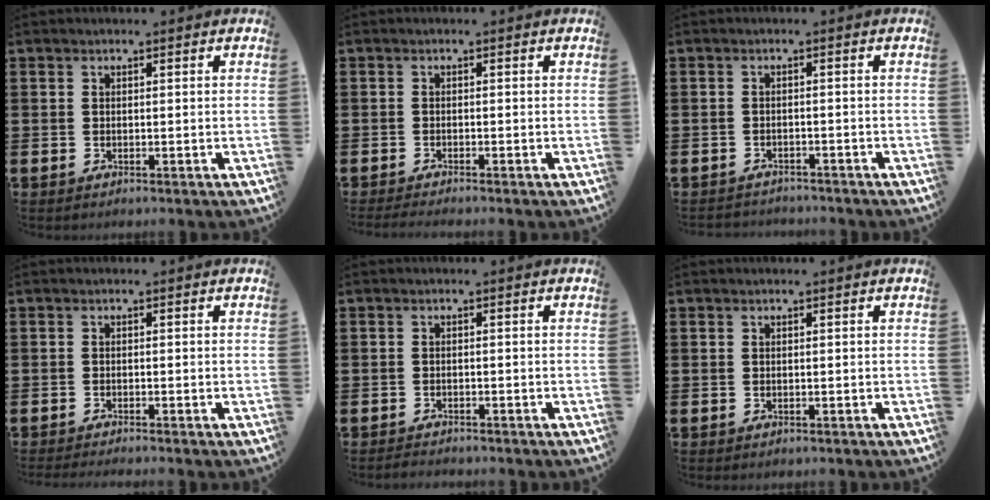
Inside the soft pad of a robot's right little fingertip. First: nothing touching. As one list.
[{"total": 0.9, "force": [-0.8, 0.0, 0.5], "torque": [-0.007, -0.002, -0.016]}, {"total": 1.3, "force": [-1.3, 0.1, -0.2], "torque": [-0.001, 0.004, -0.029]}, {"total": 0.8, "force": [-0.8, -0.1, 0.1], "torque": [-0.002, -0.003, -0.015]}, {"total": 1.1, "force": [-1.1, 0.1, 0.0], "torque": [-0.004, 0.000, -0.022]}, {"total": 0.0}]